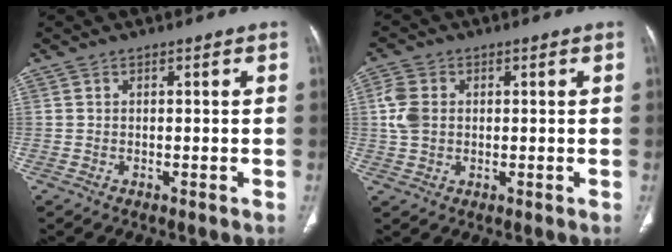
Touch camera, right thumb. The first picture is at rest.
{"total": 5.2, "force": [0.6, 4.0, 3.3], "torque": [-0.072, 0.005, 0.012]}